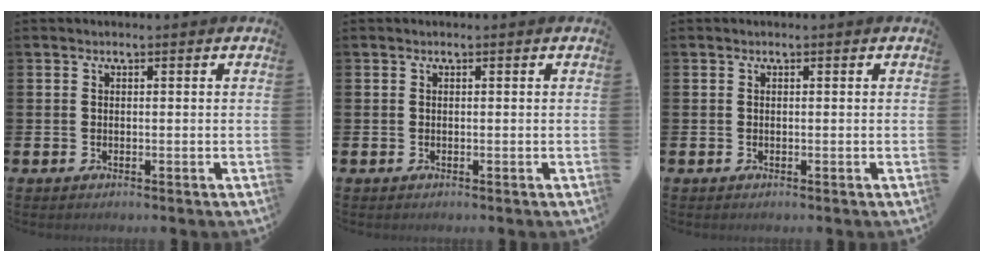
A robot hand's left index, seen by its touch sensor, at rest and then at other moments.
{"total": 0.0}
{"total": 0.0}